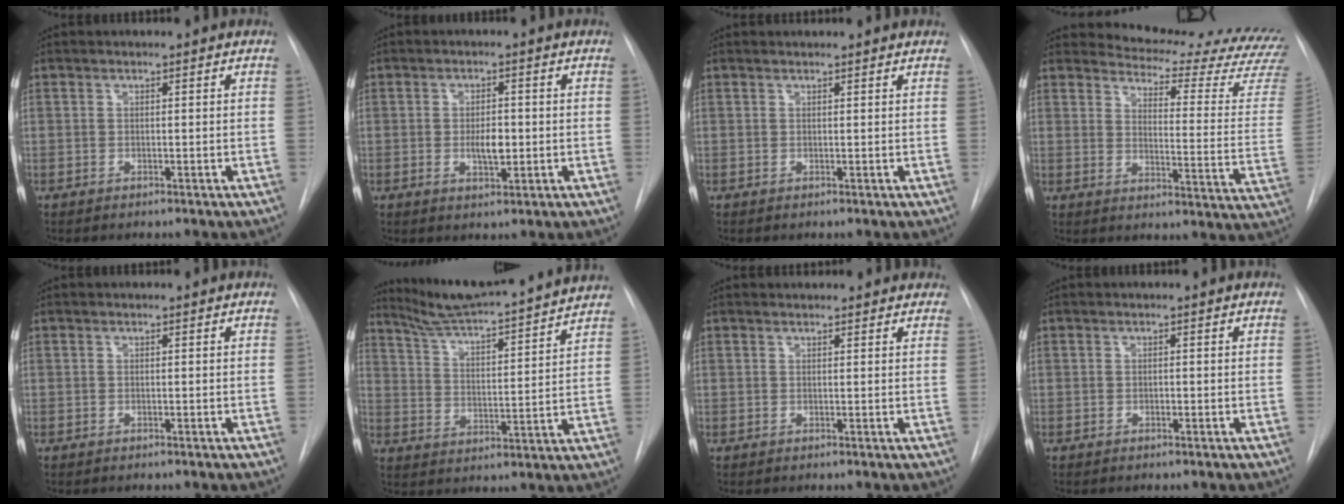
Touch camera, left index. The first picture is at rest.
{"total": 3.6, "force": [-0.4, 1.5, 3.3], "torque": [-0.054, -0.001, -0.003]}
{"total": 2.4, "force": [2.3, 0.3, 0.4], "torque": [-0.011, 0.019, 0.027]}
{"total": 23.0, "force": [22.2, 2.1, 5.5], "torque": [-0.071, -0.145, 0.243]}
{"total": 0.0}
{"total": 19.5, "force": [18.1, 0.3, 7.1], "torque": [-0.119, -0.012, 0.264]}
{"total": 6.7, "force": [6.2, 2.2, 1.7], "torque": [-0.006, 0.018, 0.059]}
{"total": 0.0}